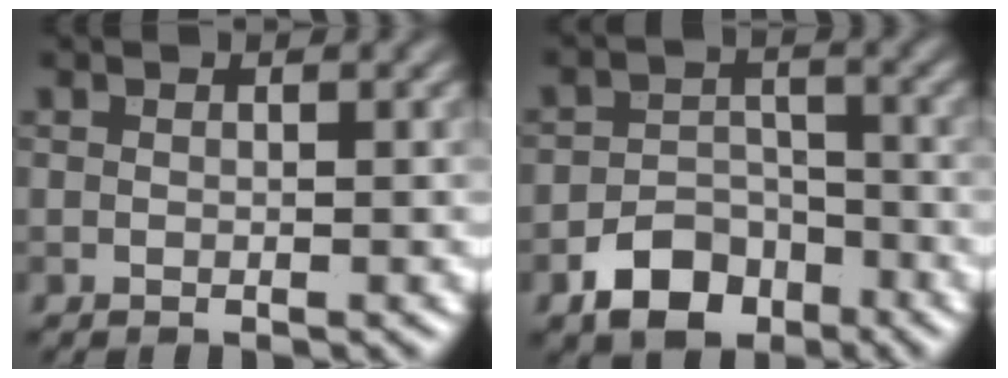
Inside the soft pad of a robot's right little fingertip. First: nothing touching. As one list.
[{"total": 4.6, "force": [-2.8, 3.0, 2.0], "torque": [-0.025, -0.004, -0.047]}]